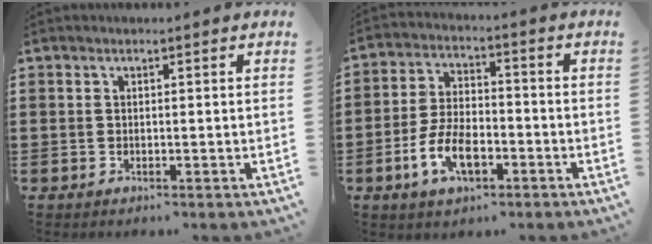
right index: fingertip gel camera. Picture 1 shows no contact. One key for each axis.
{"total": 7.8, "fx": -3.2, "fy": 3.8, "fz": 6.1, "tx": -0.141, "ty": -0.003, "tz": -0.065}